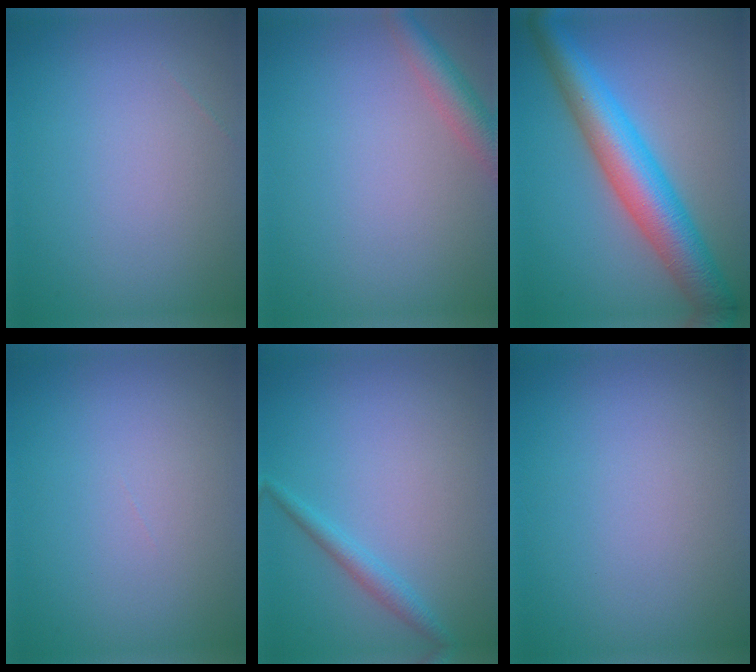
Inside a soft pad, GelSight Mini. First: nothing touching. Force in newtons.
{"total": 2.9, "press": 2.9, "slide": 0.1}
{"total": 7.8, "press": 7.8, "slide": 0.0}
{"total": 0.0}
{"total": 1.6, "press": 1.6, "slide": 0.1}
{"total": 0.0}